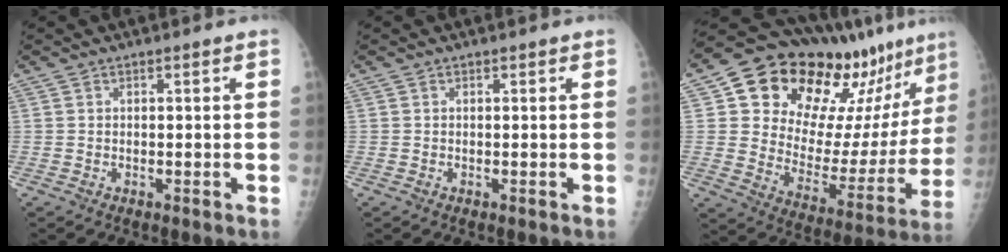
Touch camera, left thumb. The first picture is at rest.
{"total": 0.0}
{"total": 25.9, "force": [17.6, 12.3, 14.5], "torque": [-0.180, -0.060, 0.263]}